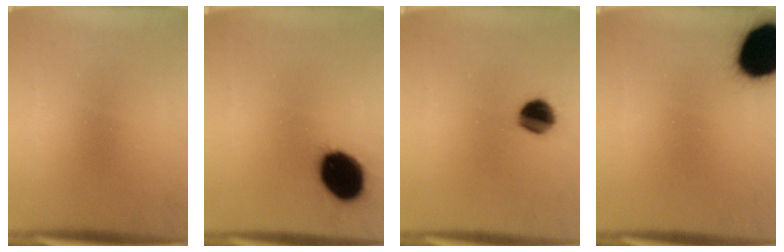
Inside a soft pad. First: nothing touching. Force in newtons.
{"total": 15.5}
{"total": 7.8}
{"total": 19.8}